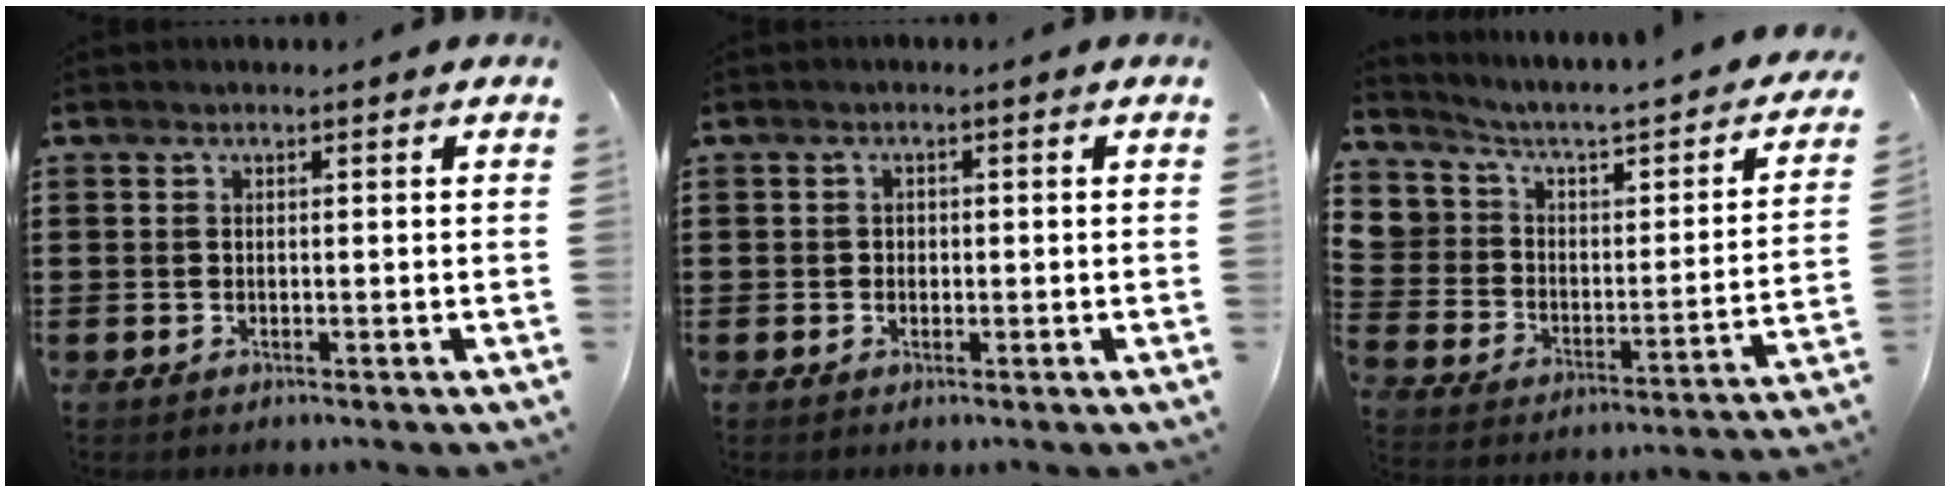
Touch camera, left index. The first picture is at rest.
{"total": 0.9, "force": [0.1, 0.8, 0.5], "torque": [-0.011, 0.005, 0.000]}
{"total": 3.5, "force": [0.9, 3.3, 0.3], "torque": [-0.029, -0.026, 0.006]}